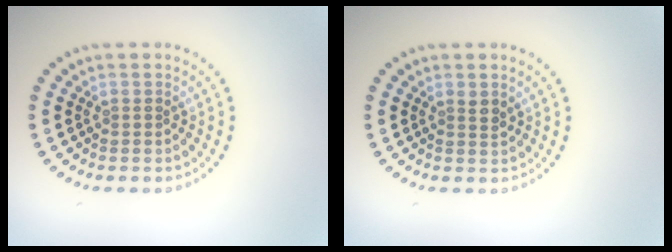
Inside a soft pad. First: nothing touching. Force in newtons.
{"total": 0.9, "press": 0.8, "slide": 0.4}